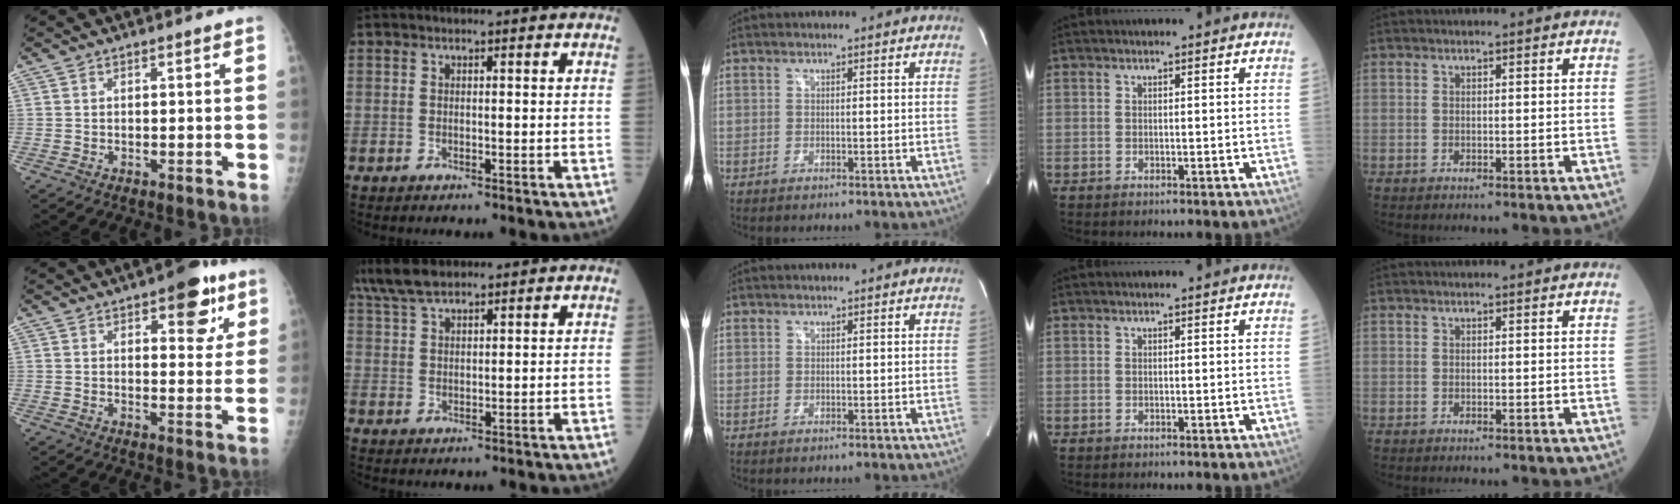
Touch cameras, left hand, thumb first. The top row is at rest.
{"thumb": {"total": 9.9, "force": [5.1, 4.5, 7.2], "torque": [-0.055, -0.017, 0.061]}, "index": {"total": 7.6, "force": [6.2, 1.9, 4.0], "torque": [-0.090, 0.017, 0.123]}, "middle": {"total": 0.7, "force": [0.6, 0.5, 0.0], "torque": [0.003, 0.003, 0.007]}}